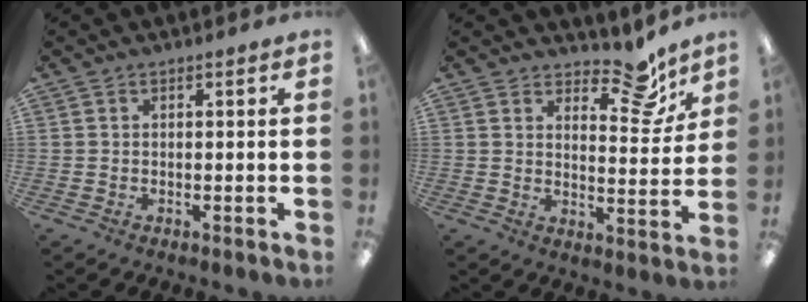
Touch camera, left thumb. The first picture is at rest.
{"total": 10.7, "force": [8.2, 4.3, 5.3], "torque": [-0.049, -0.062, 0.138]}